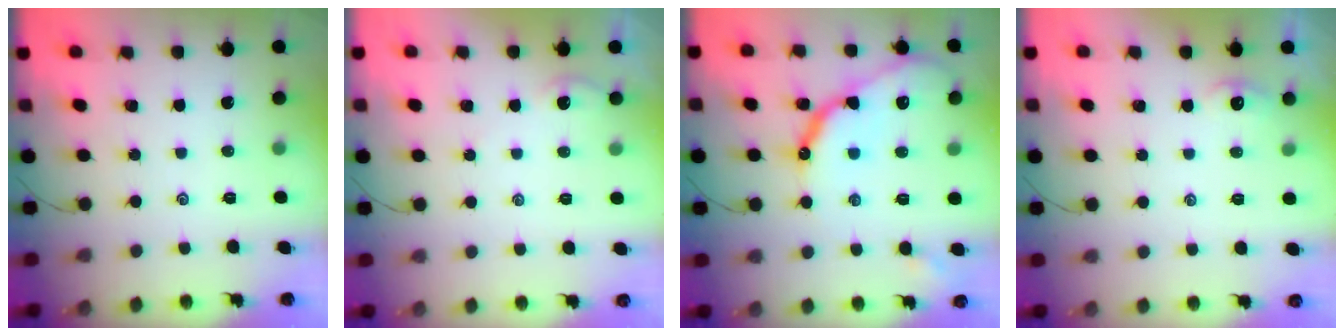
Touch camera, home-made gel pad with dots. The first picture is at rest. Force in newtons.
{"total": 1.0, "press": 1.0, "slide": 0.2}
{"total": 14.9, "press": 14.9, "slide": 0.6}
{"total": 2.7, "press": 2.7, "slide": 0.3}